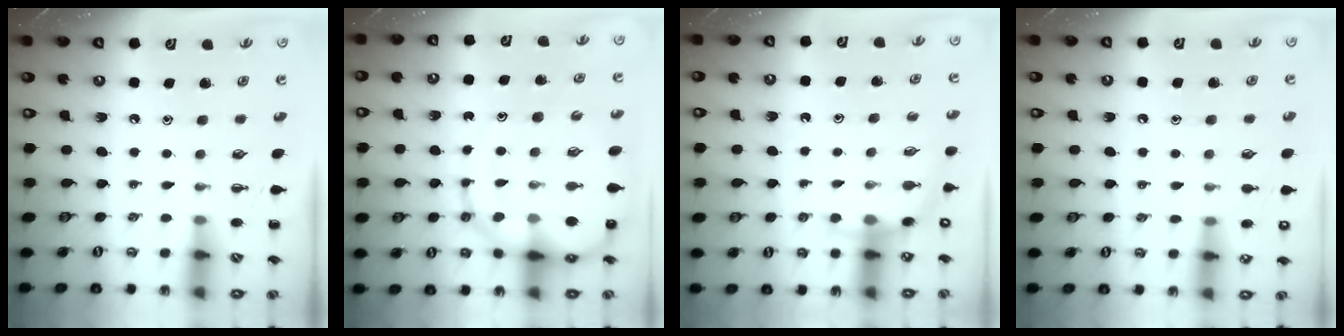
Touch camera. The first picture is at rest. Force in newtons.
{"total": 13.6, "press": 13.2, "slide": 3.5}
{"total": 5.3, "press": 5.3, "slide": 0.5}
{"total": 7.5, "press": 7.1, "slide": 2.4}